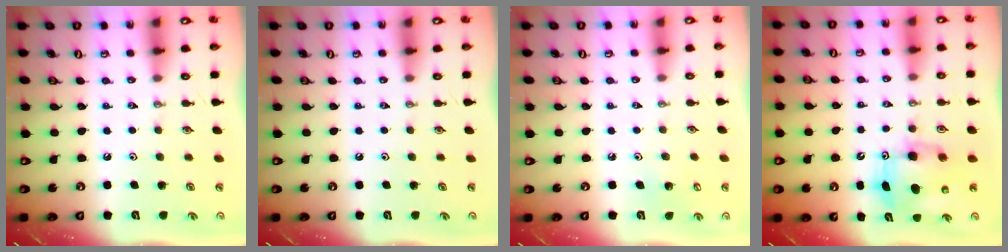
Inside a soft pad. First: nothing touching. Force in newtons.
{"total": 0.0}
{"total": 2.9, "press": 2.9, "slide": 0.3}
{"total": 9.5, "press": 9.3, "slide": 1.9}